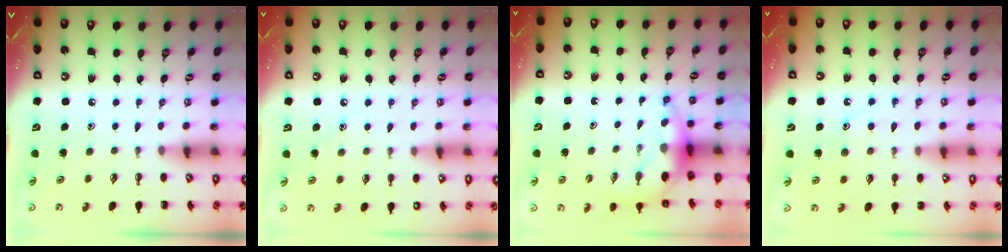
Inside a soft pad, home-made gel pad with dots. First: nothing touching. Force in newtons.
{"total": 6.1, "press": 5.9, "slide": 1.7}
{"total": 7.0, "press": 6.9, "slide": 1.3}
{"total": 10.0, "press": 9.9, "slide": 1.1}